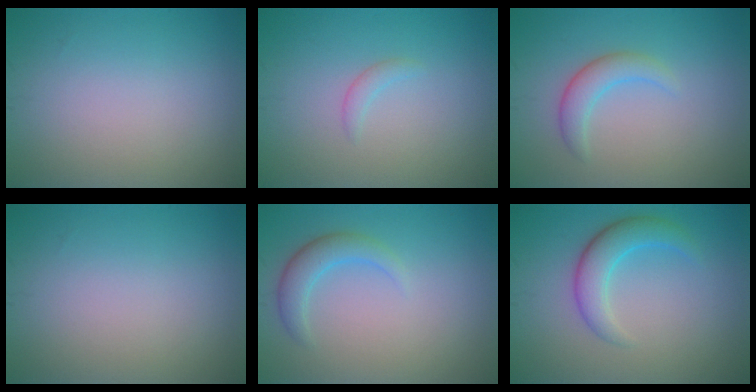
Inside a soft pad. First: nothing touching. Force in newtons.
{"total": 0.9, "press": 0.9, "slide": 0.1}
{"total": 2.5, "press": 2.5, "slide": 0.1}
{"total": 0.0}
{"total": 2.5, "press": 2.5, "slide": 0.1}
{"total": 3.6, "press": 3.6, "slide": 0.2}